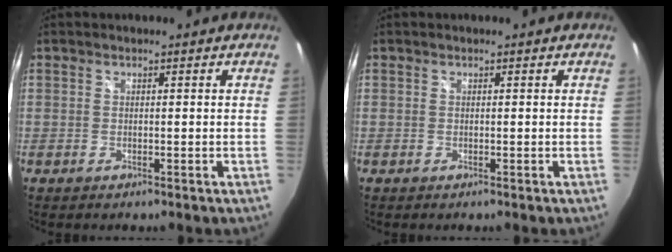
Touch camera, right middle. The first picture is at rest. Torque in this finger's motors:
{"motor_torque": [-0.09, -0.09, 0.00, -0.01]}